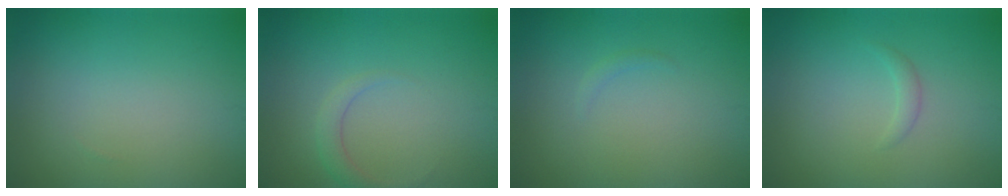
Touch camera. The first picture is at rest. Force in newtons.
{"total": 1.6, "press": 1.6, "slide": 0.1}
{"total": 0.5, "press": 0.5, "slide": 0.1}
{"total": 0.8, "press": 0.8, "slide": 0.1}